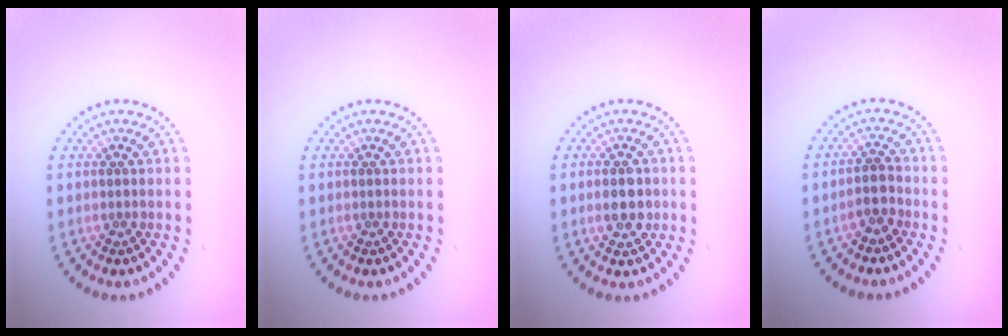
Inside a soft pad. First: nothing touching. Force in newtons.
{"total": 0.0}
{"total": 2.4, "press": 2.3, "slide": 0.2}
{"total": 1.7, "press": 1.4, "slide": 1.0}